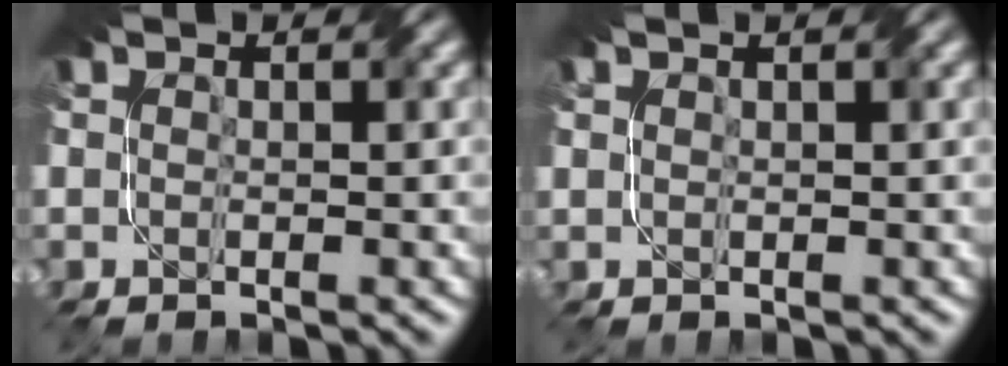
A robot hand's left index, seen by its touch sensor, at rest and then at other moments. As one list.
[{"total": 1.6, "force": [1.1, 0.5, 1.0], "torque": [-0.011, -0.002, 0.010]}]